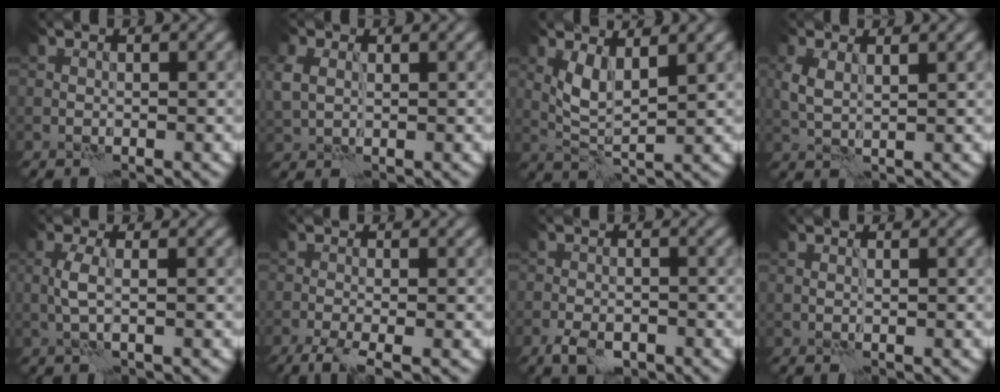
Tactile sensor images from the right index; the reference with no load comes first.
{"total": 2.6, "force": [0.8, 1.9, 1.5], "torque": [-0.052, 0.007, 0.017]}
{"total": 3.1, "force": [1.4, 0.9, 2.6], "torque": [-0.059, -0.005, 0.032]}
{"total": 2.4, "force": [1.0, 1.1, 1.9], "torque": [-0.051, 0.002, 0.023]}
{"total": 1.6, "force": [-0.1, 0.0, 1.6], "torque": [-0.040, 0.006, -0.003]}
{"total": 3.3, "force": [-2.2, 0.5, 2.4], "torque": [-0.053, -0.005, -0.049]}
{"total": 2.8, "force": [-1.9, 1.3, 1.7], "torque": [-0.029, -0.002, -0.037]}
{"total": 0.0}